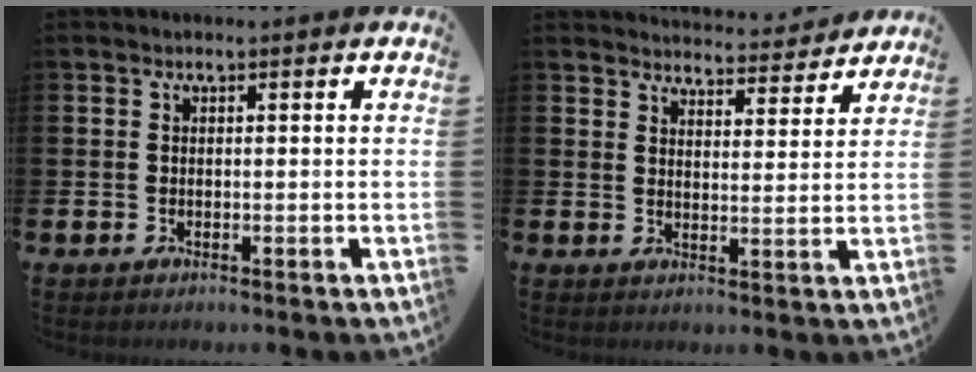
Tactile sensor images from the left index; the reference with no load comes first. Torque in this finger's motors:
{"motor_torque": [0.56, -1.58, 0.33, 0.00]}